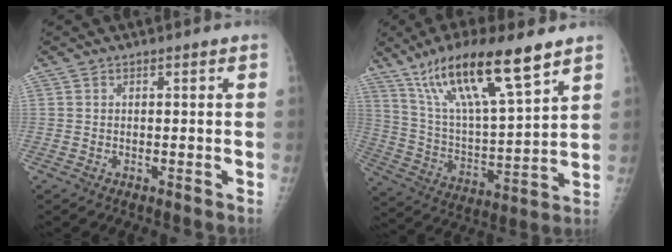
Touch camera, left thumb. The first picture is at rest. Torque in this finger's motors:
{"motor_torque": [0.39, 0.45, 1.59, -1.18, 0.52]}